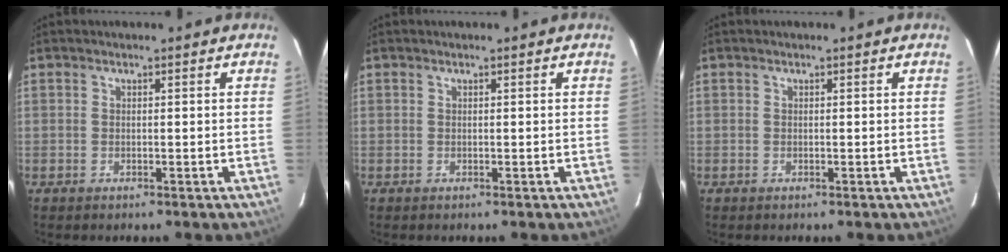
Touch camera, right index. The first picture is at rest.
{"total": 0.0}
{"total": 0.0}